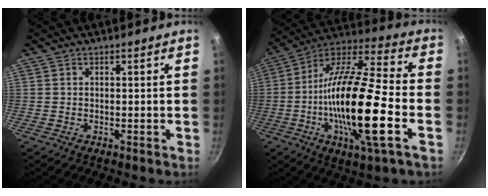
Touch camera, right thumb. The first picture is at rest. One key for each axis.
{"total": 24.5, "fx": -5.5, "fy": 5.9, "fz": 23.1, "tx": -0.420, "ty": 0.020, "tz": -0.115}